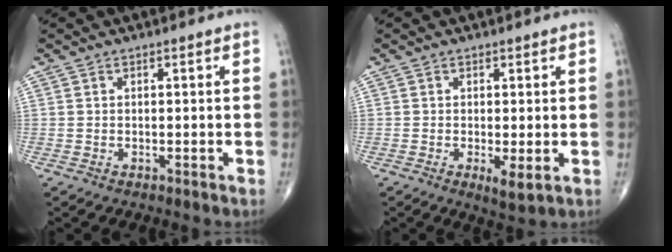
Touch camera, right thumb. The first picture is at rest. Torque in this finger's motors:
{"motor_torque": [0.09, 0.63, 0.03, -0.21, 0.10]}